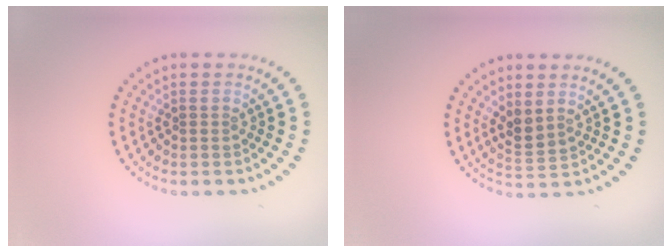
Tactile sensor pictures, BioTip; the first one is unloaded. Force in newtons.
{"total": 2.0, "press": 1.7, "slide": 1.0}